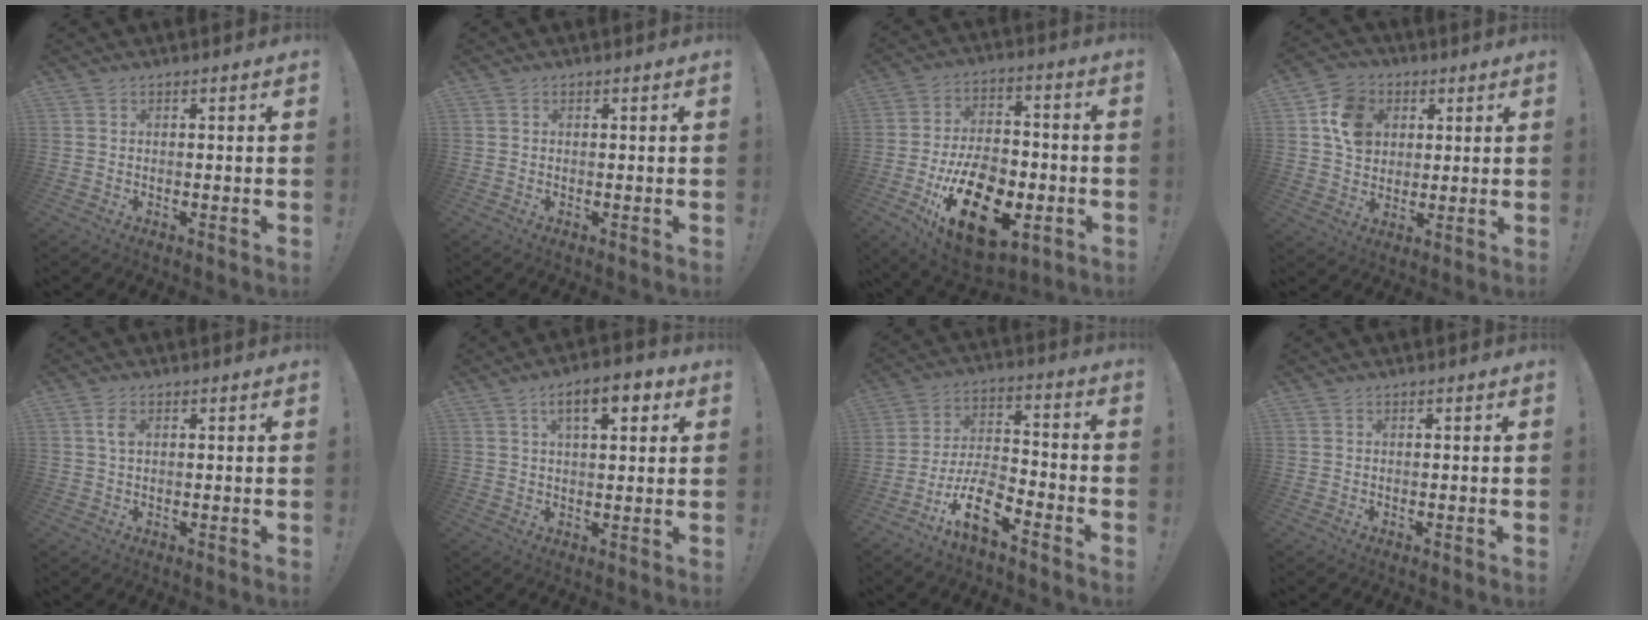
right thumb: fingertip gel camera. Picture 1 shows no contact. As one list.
[{"total": 0.0}, {"total": 22.9, "force": [-8.5, 13.6, 16.4], "torque": [-0.269, 0.051, -0.126]}, {"total": 11.7, "force": [3.6, 9.9, 5.3], "torque": [-0.073, -0.002, 0.073]}, {"total": 2.9, "force": [0.8, 1.5, 2.4], "torque": [-0.049, 0.006, 0.014]}, {"total": 8.7, "force": [3.7, 3.3, 7.1], "torque": [-0.106, -0.002, 0.057]}, {"total": 13.7, "force": [-8.8, 5.2, 9.0], "torque": [-0.165, 0.055, -0.149]}, {"total": 0.0}]